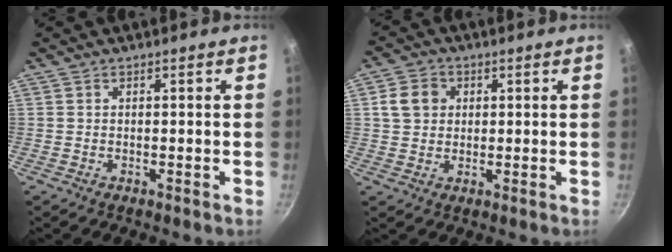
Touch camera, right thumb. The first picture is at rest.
{"total": 5.8, "force": [1.3, 5.0, 2.6], "torque": [-0.027, 0.007, 0.018]}